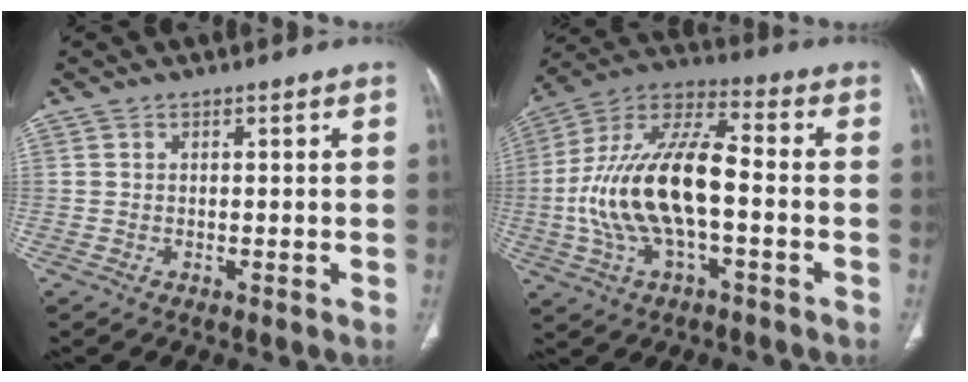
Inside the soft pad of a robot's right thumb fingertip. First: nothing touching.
{"total": 19.2, "force": [-2.6, 8.4, 17.1], "torque": [-0.339, 0.038, -0.048]}